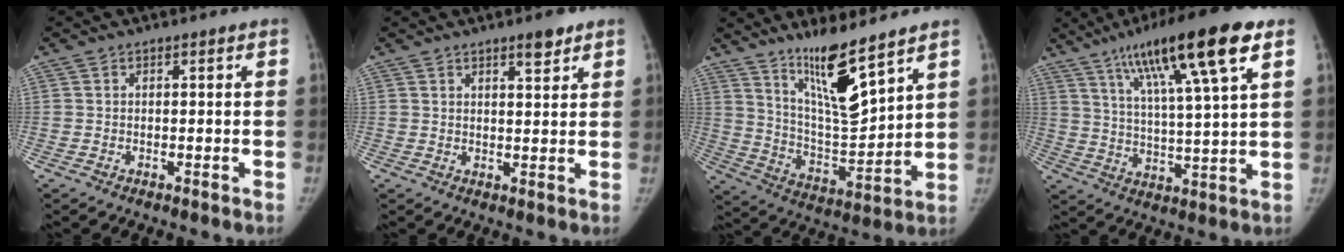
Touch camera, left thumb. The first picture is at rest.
{"total": 3.8, "force": [2.6, 1.2, 2.5], "torque": [-0.026, -0.017, 0.038]}
{"total": 13.5, "force": [9.6, 2.1, 9.2], "torque": [-0.146, -0.081, 0.185]}
{"total": 18.8, "force": [10.0, 2.4, 15.8], "torque": [-0.255, -0.019, 0.167]}